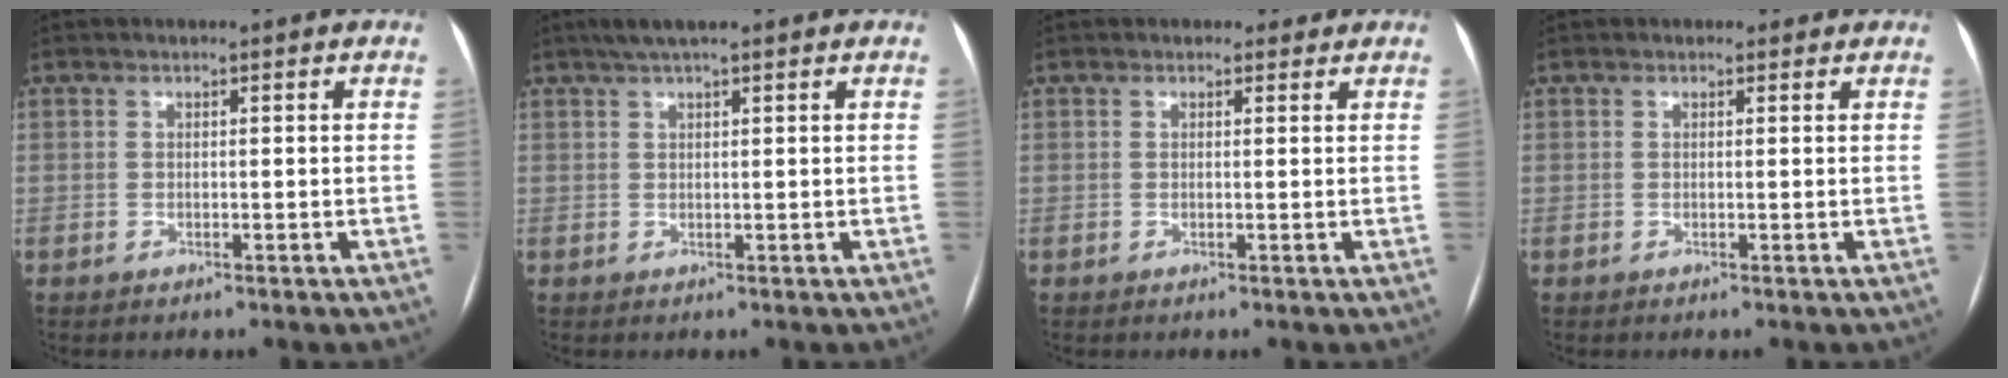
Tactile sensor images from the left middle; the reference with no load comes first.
{"total": 4.4, "force": [3.2, 0.7, 3.0], "torque": [-0.054, 0.026, 0.055]}
{"total": 2.2, "force": [1.9, 1.2, 0.2], "torque": [0.000, 0.003, 0.020]}
{"total": 1.3, "force": [1.0, 0.8, 0.1], "torque": [0.000, 0.007, 0.009]}